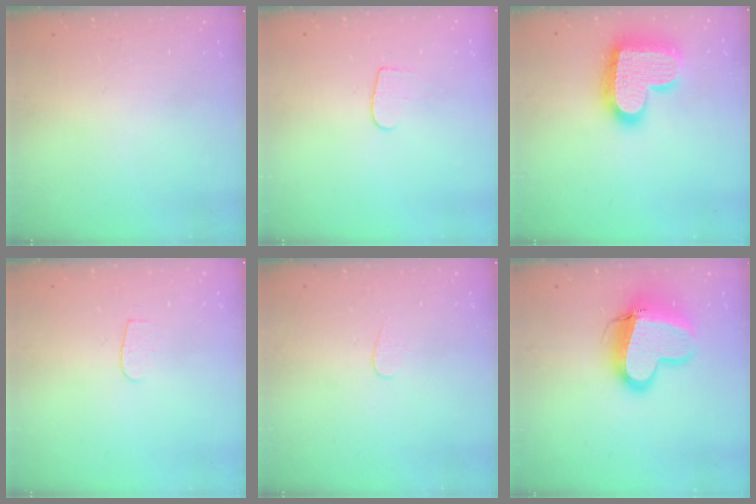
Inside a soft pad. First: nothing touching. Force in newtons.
{"total": 3.9, "press": 3.9, "slide": 0.4}
{"total": 20.8, "press": 20.7, "slide": 1.5}
{"total": 3.7, "press": 3.7, "slide": 0.4}
{"total": 3.3, "press": 3.3, "slide": 0.3}
{"total": 15.5, "press": 15.3, "slide": 2.2}